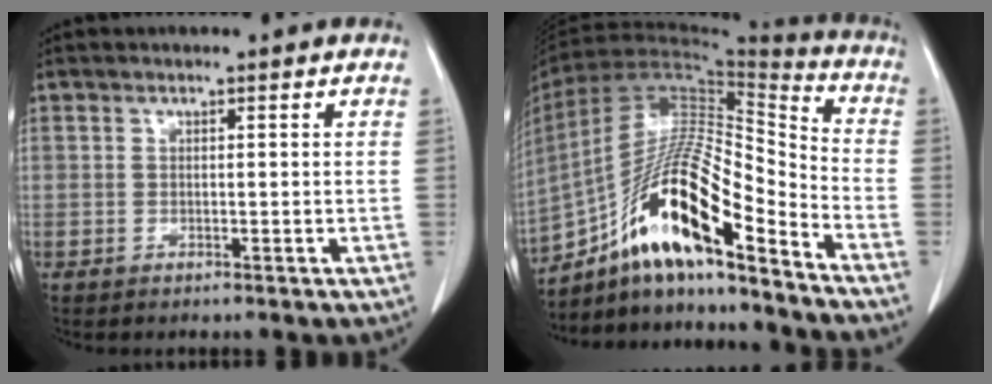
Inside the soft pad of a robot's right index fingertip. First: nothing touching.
{"total": 19.5, "force": [-12.1, 2.9, 15.0], "torque": [-0.294, 0.003, -0.216]}